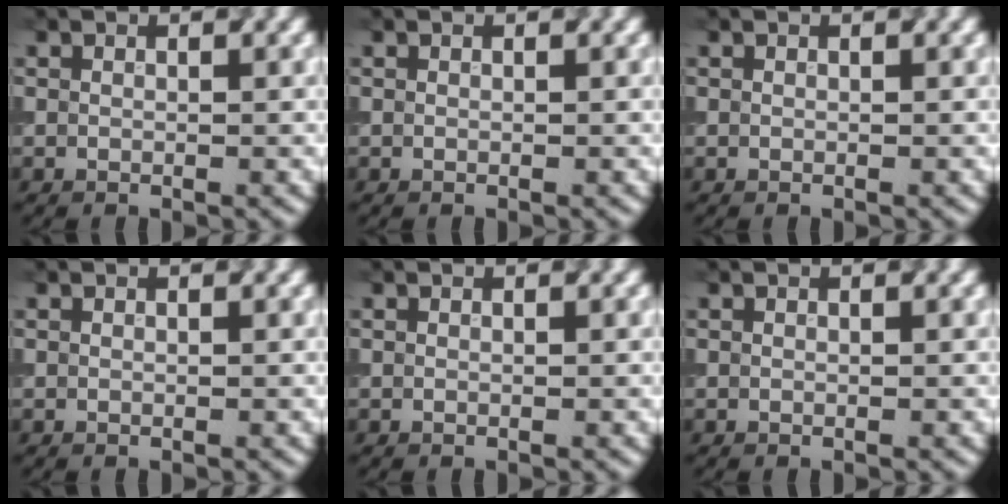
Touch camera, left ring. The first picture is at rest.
{"total": 0.0}
{"total": 0.0}
{"total": 0.0}
{"total": 0.0}
{"total": 0.0}